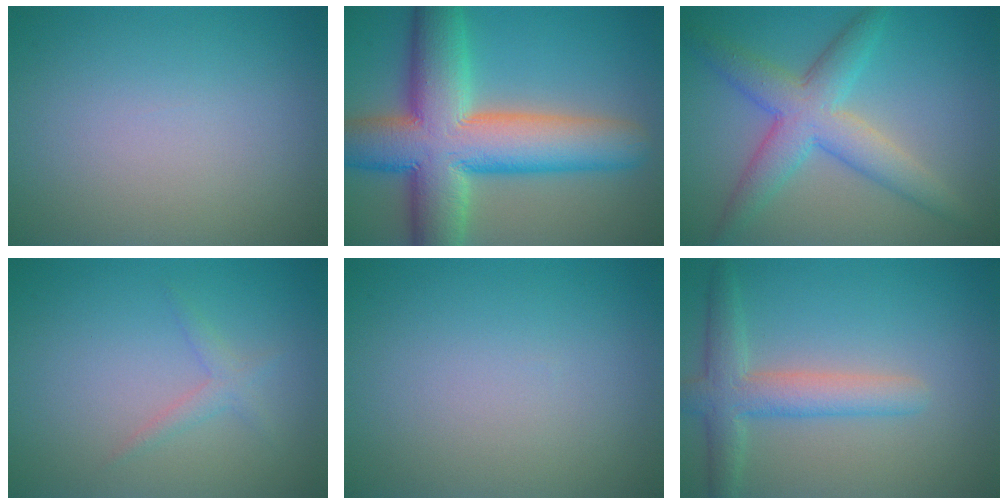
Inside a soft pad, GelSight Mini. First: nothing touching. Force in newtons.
{"total": 13.5, "press": 13.5, "slide": 0.9}
{"total": 5.7, "press": 5.7, "slide": 0.2}
{"total": 1.3, "press": 1.3, "slide": 0.2}
{"total": 0.0}
{"total": 4.1, "press": 4.1, "slide": 0.3}